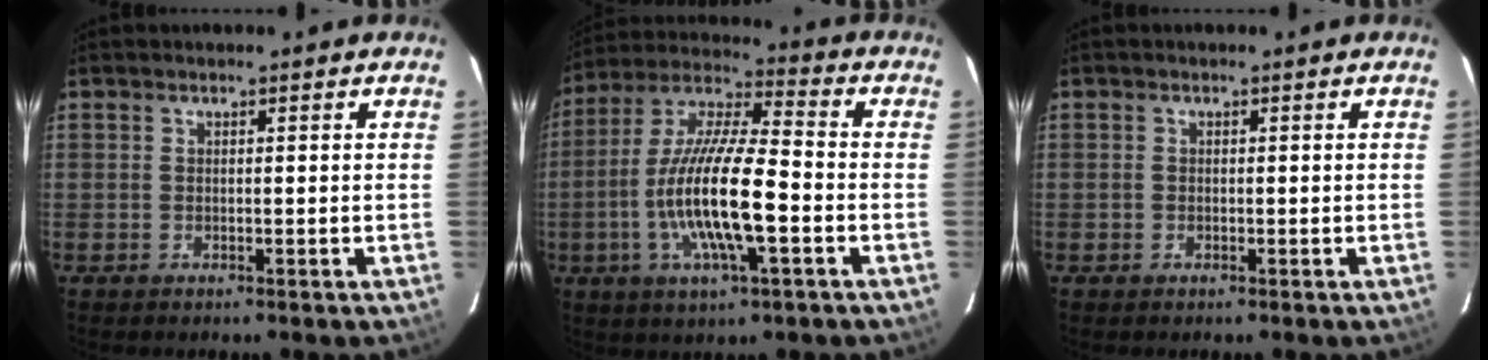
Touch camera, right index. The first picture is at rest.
{"total": 17.1, "force": [-4.2, 3.5, 16.2], "torque": [-0.317, -0.007, -0.085]}
{"total": 0.5, "force": [-0.2, 0.5, 0.1], "torque": [0.001, 0.000, -0.004]}